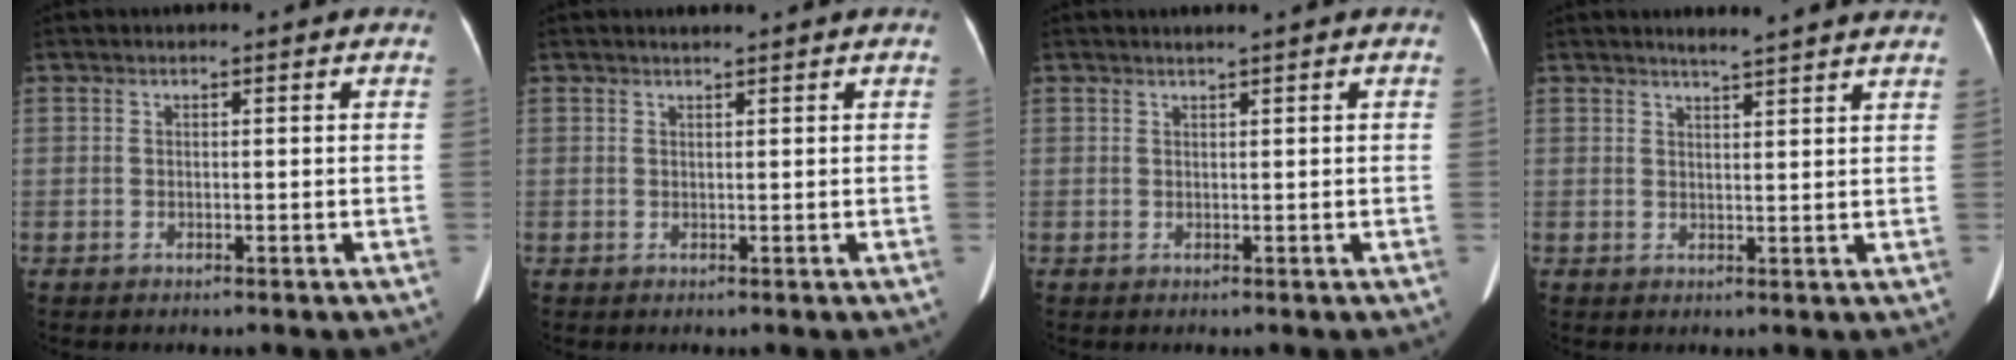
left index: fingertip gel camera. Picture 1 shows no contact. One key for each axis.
{"total": 0.6, "fx": 0.6, "fy": -0.2, "fz": 0.1, "tx": -0.009, "ty": 0.000, "tz": 0.015}
{"total": 0.6, "fx": 0.5, "fy": -0.2, "fz": 0.3, "tx": -0.010, "ty": -0.001, "tz": 0.015}
{"total": 6.9, "fx": 6.3, "fy": -0.3, "fz": 2.8, "tx": -0.042, "ty": 0.009, "tz": 0.068}